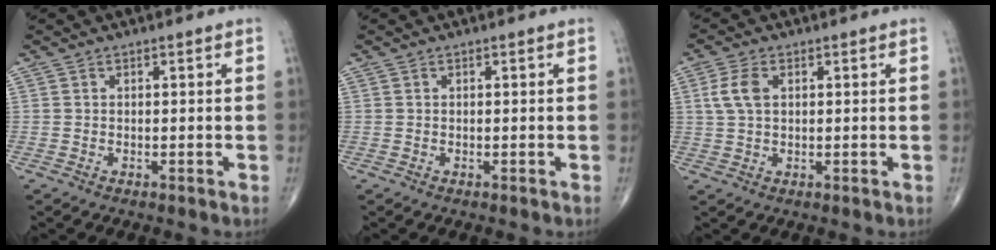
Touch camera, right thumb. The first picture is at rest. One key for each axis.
{"total": 0.0}
{"total": 4.7, "fx": 1.2, "fy": 2.7, "fz": 3.6, "tx": -0.085, "ty": 0.006, "tz": 0.022}